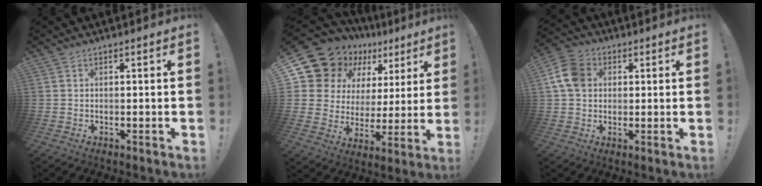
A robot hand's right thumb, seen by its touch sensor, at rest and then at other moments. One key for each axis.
{"total": 15.2, "fx": 11.8, "fy": 8.3, "fz": 4.8, "tx": -0.095, "ty": -0.091, "tz": 0.232}
{"total": 10.5, "fx": 2.1, "fy": 8.3, "fz": 6.0, "tx": -0.108, "ty": 0.011, "tz": 0.045}